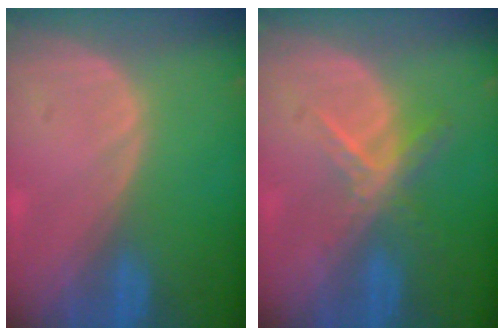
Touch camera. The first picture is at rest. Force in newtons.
{"total": 5.6, "press": 4.8, "slide": 2.8}